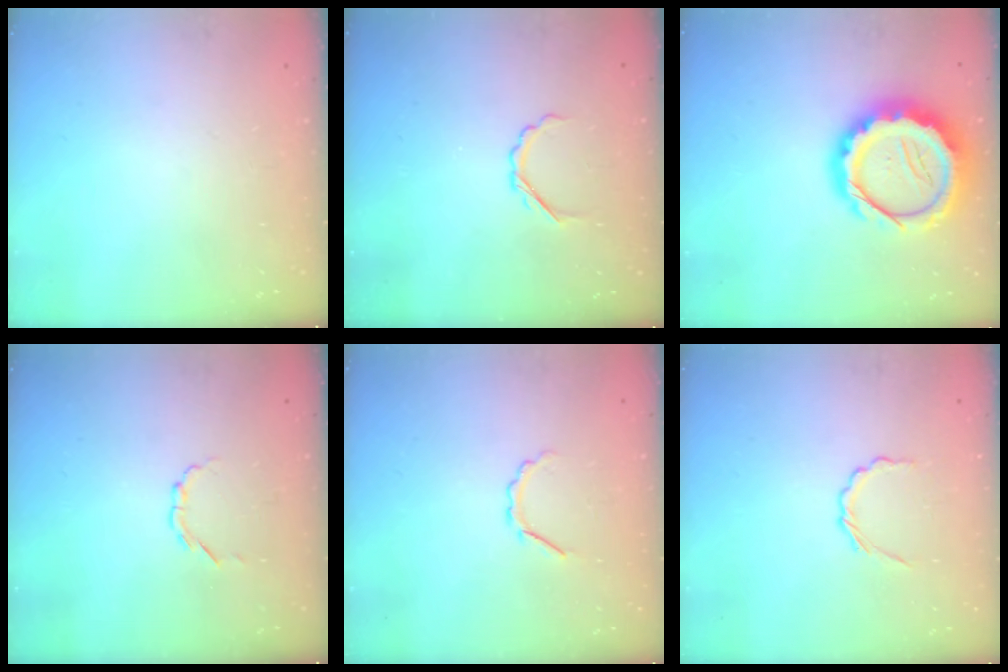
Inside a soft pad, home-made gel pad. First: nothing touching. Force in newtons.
{"total": 3.8, "press": 3.7, "slide": 0.9}
{"total": 18.4, "press": 18.1, "slide": 3.6}
{"total": 2.3, "press": 2.2, "slide": 0.8}
{"total": 2.9, "press": 2.7, "slide": 0.8}
{"total": 2.6, "press": 2.4, "slide": 1.0}